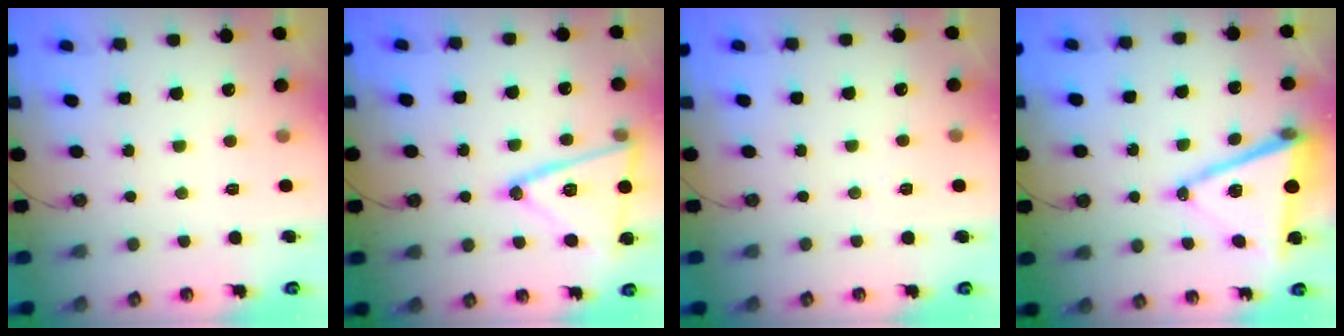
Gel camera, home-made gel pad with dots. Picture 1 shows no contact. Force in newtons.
{"total": 16.9, "press": 16.7, "slide": 2.0}
{"total": 4.8, "press": 2.3, "slide": 4.3}
{"total": 13.8, "press": 13.3, "slide": 3.8}